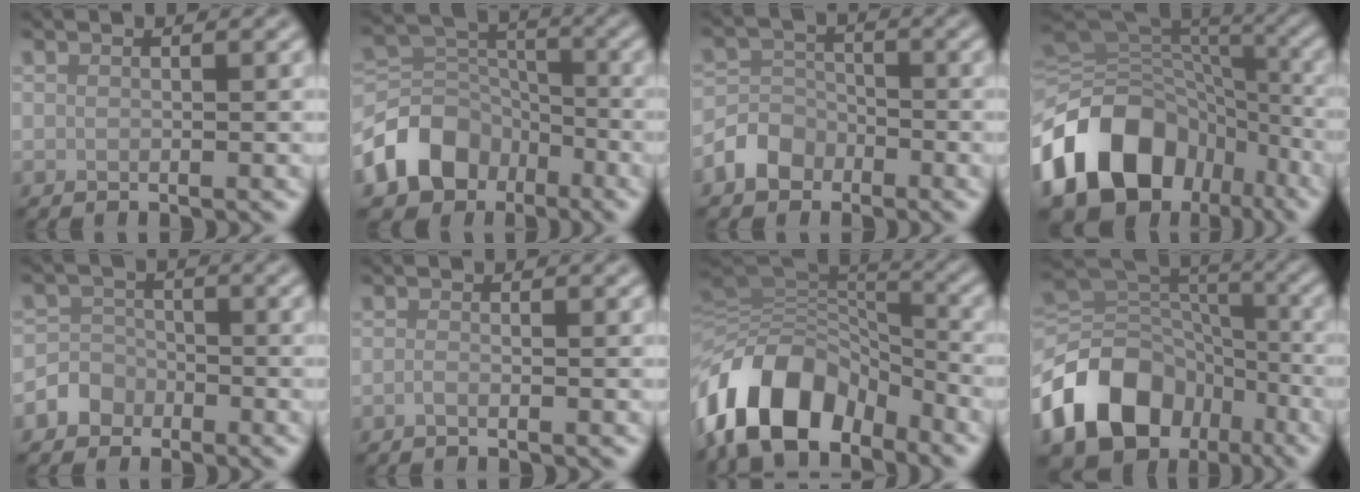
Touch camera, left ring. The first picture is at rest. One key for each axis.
{"total": 7.7, "fx": -4.3, "fy": 5.6, "fz": 3.1, "tx": -0.053, "ty": -0.001, "tz": -0.090}
{"total": 3.4, "fx": -2.0, "fy": 2.5, "fz": 0.9, "tx": -0.017, "ty": 0.006, "tz": -0.048}
{"total": 15.9, "fx": -6.4, "fy": 11.7, "fz": 8.7, "tx": -0.185, "ty": -0.018, "tz": -0.104}
{"total": 2.7, "fx": -1.5, "fy": 2.2, "fz": 0.3, "tx": 0.011, "ty": 0.009, "tz": -0.040}
{"total": 0.6, "fx": -0.4, "fy": 0.1, "fz": 0.4, "tx": -0.008, "ty": -0.001, "tz": -0.010}
{"total": 11.1, "fx": -6.0, "fy": 6.8, "fz": 6.3, "tx": -0.112, "ty": 0.015, "tz": -0.120}
{"total": 13.1, "fx": -6.2, "fy": 9.4, "fz": 6.7, "tx": -0.146, "ty": 0.002, "tz": -0.110}